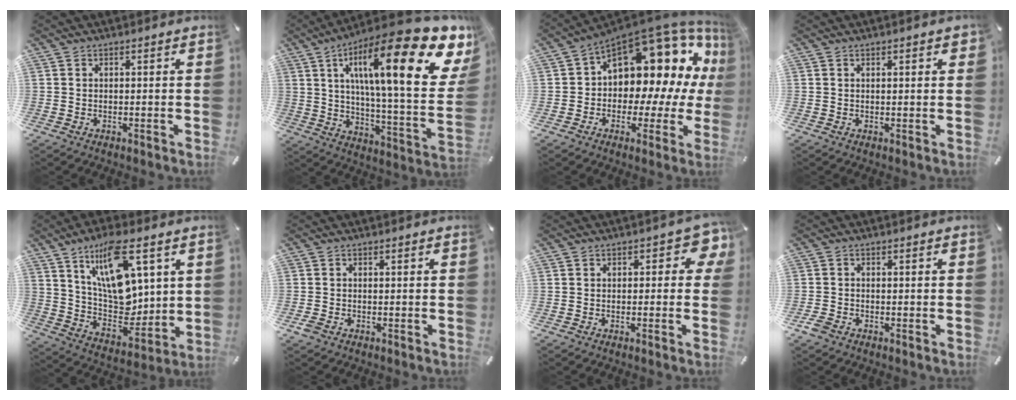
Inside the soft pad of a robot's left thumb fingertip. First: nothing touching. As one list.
[{"total": 27.6, "force": [12.7, 6.9, 23.5], "torque": [-0.370, -0.089, 0.199]}, {"total": 14.6, "force": [6.6, 9.0, 9.4], "torque": [-0.122, -0.074, 0.104]}, {"total": 1.4, "force": [0.6, 0.3, 1.3], "torque": [-0.017, -0.001, 0.007]}, {"total": 17.2, "force": [8.0, 9.1, 12.2], "torque": [-0.224, -0.044, 0.136]}, {"total": 1.2, "force": [-0.6, 0.7, 0.8], "torque": [-0.020, -0.002, -0.013]}, {"total": 5.0, "force": [0.9, 2.8, 4.0], "torque": [-0.046, 0.002, 0.009]}, {"total": 2.1, "force": [-1.3, 1.3, 1.0], "torque": [-0.029, 0.000, -0.030]}]